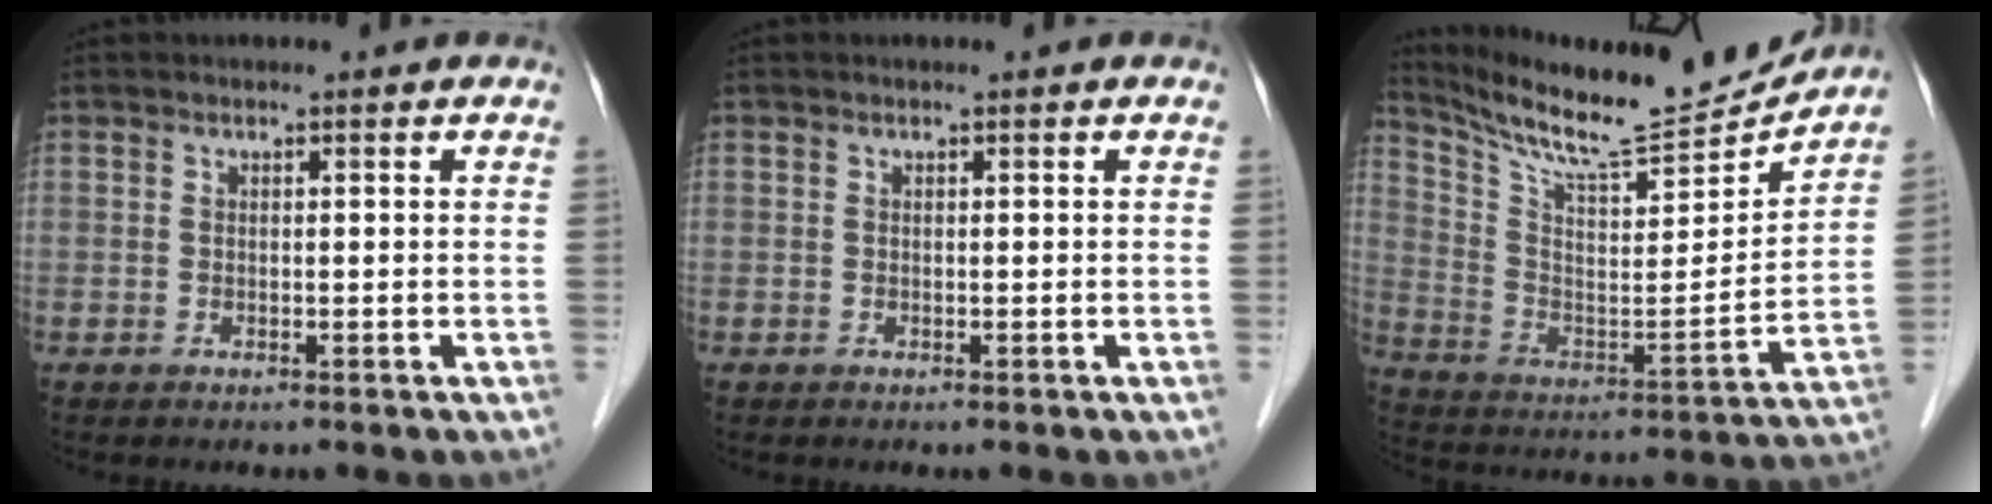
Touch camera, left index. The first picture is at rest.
{"total": 0.0}
{"total": 19.0, "force": [17.9, 1.1, 6.2], "torque": [-0.126, -0.044, 0.288]}